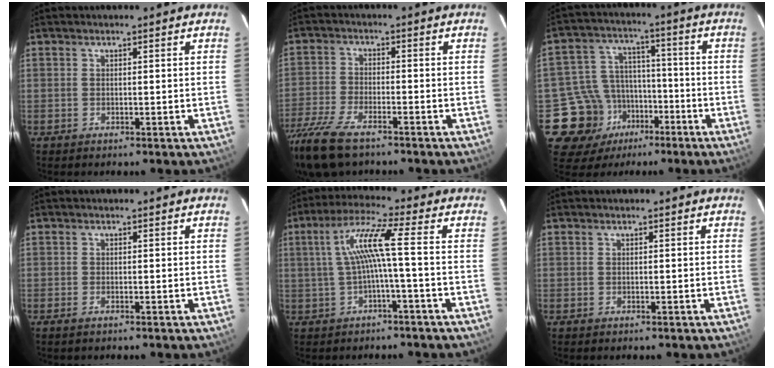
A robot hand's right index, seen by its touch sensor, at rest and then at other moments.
{"total": 13.0, "force": [-10.0, 4.1, 7.2], "torque": [-0.178, -0.040, -0.194]}
{"total": 12.7, "force": [-6.4, 10.3, 3.5], "torque": [-0.099, 0.034, -0.092]}
{"total": 1.0, "force": [-0.7, 0.3, 0.6], "torque": [-0.013, -0.002, -0.014]}
{"total": 7.6, "force": [-0.8, -0.7, 7.5], "torque": [-0.157, 0.010, -0.005]}
{"total": 0.0}